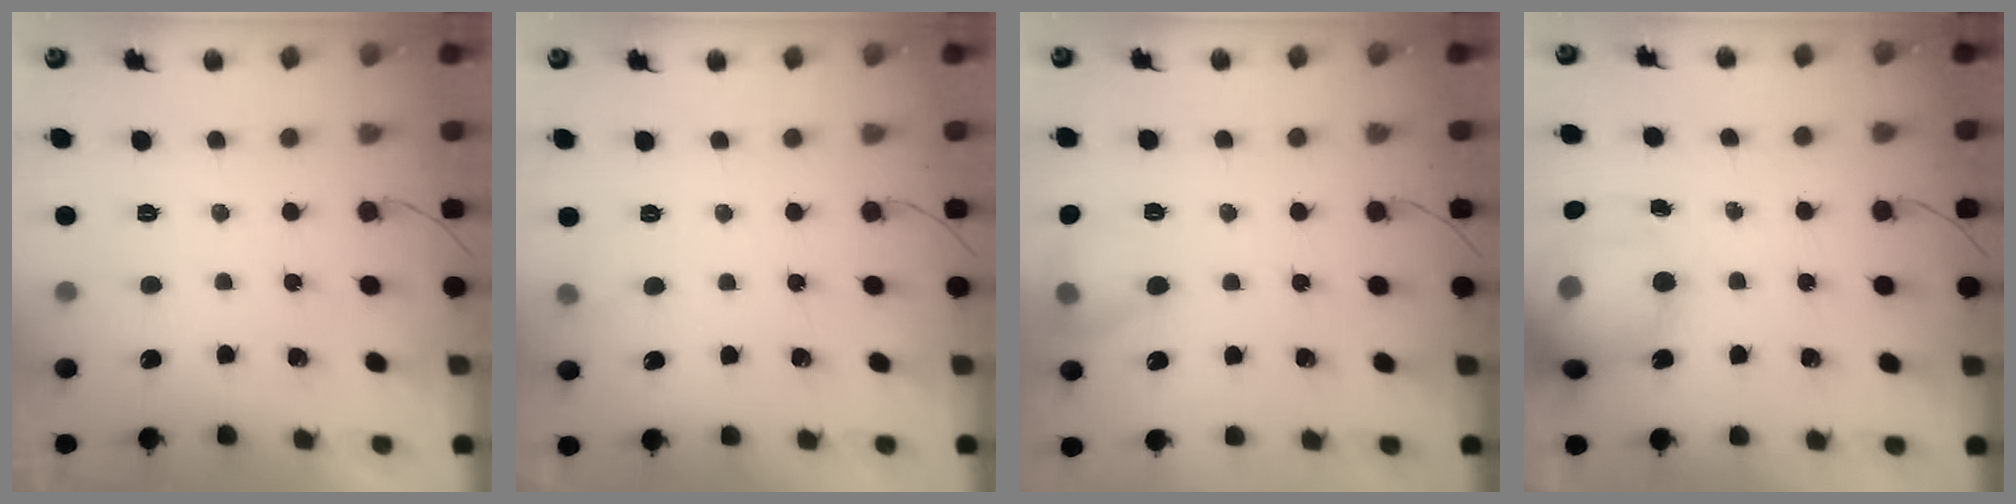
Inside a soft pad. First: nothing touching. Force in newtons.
{"total": 3.0, "press": 2.8, "slide": 1.1}
{"total": 10.8, "press": 10.8, "slide": 0.5}
{"total": 17.2, "press": 16.9, "slide": 3.3}